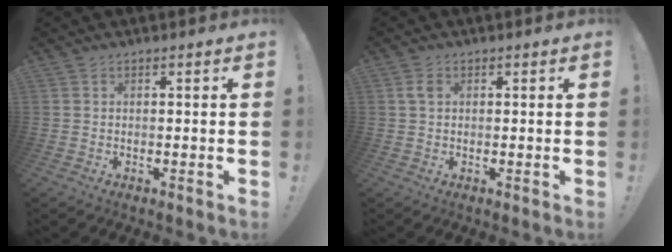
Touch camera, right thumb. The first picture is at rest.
{"total": 2.5, "force": [0.7, 1.6, 1.8], "torque": [-0.028, 0.003, 0.013]}